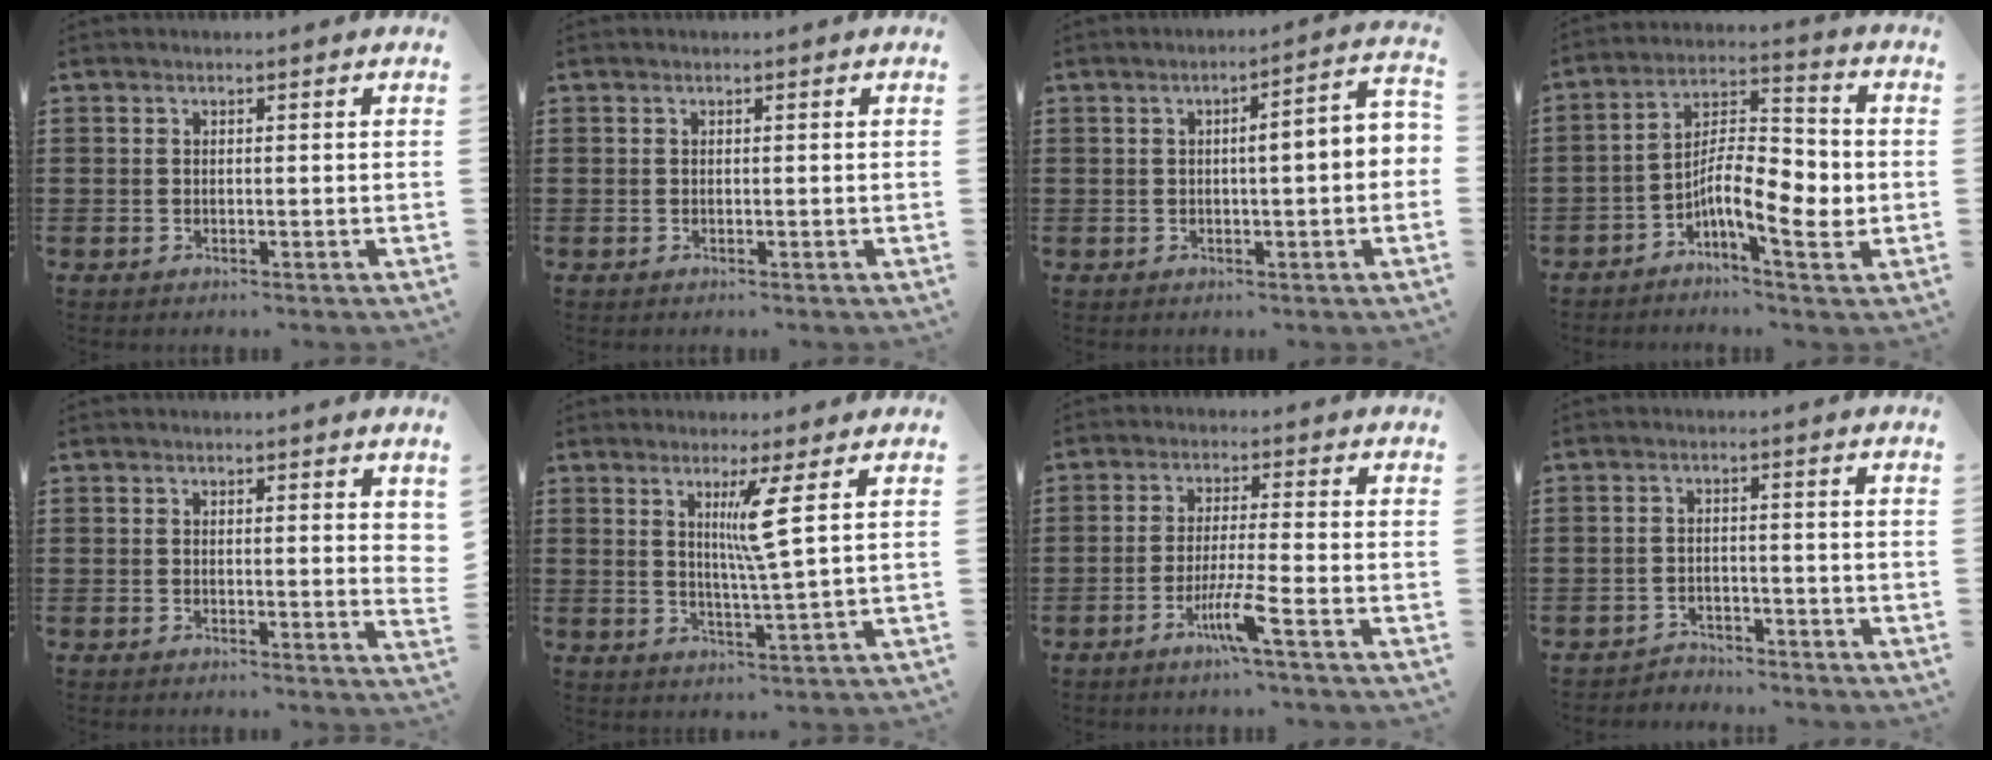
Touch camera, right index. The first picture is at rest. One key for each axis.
{"total": 0.0}
{"total": 3.2, "fx": -0.5, "fy": 0.1, "fz": 3.1, "tx": -0.057, "ty": -0.002, "tz": -0.014}
{"total": 9.5, "fx": -3.1, "fy": 3.0, "fz": 8.4, "tx": -0.158, "ty": -0.004, "tz": -0.054}
{"total": 1.3, "fx": 0.9, "fy": 0.3, "fz": 1.0, "tx": -0.013, "ty": 0.000, "tz": 0.015}
{"total": 5.6, "fx": 2.0, "fy": -0.7, "fz": 5.2, "tx": -0.099, "ty": -0.012, "tz": 0.027}
{"total": 6.2, "fx": -3.4, "fy": -0.4, "fz": 5.2, "tx": -0.104, "ty": -0.014, "tz": -0.064}
{"total": 2.6, "fx": -2.5, "fy": 0.5, "fz": -0.2, "tx": -0.006, "ty": 0.002, "tz": -0.056}